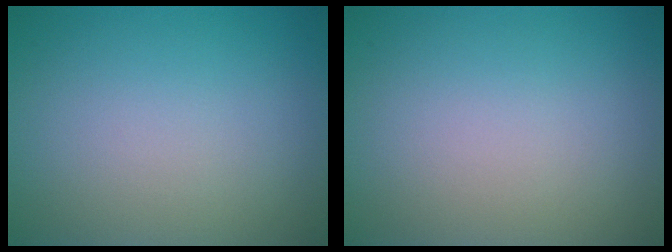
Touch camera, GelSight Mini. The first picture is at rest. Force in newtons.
{"total": 0.0}